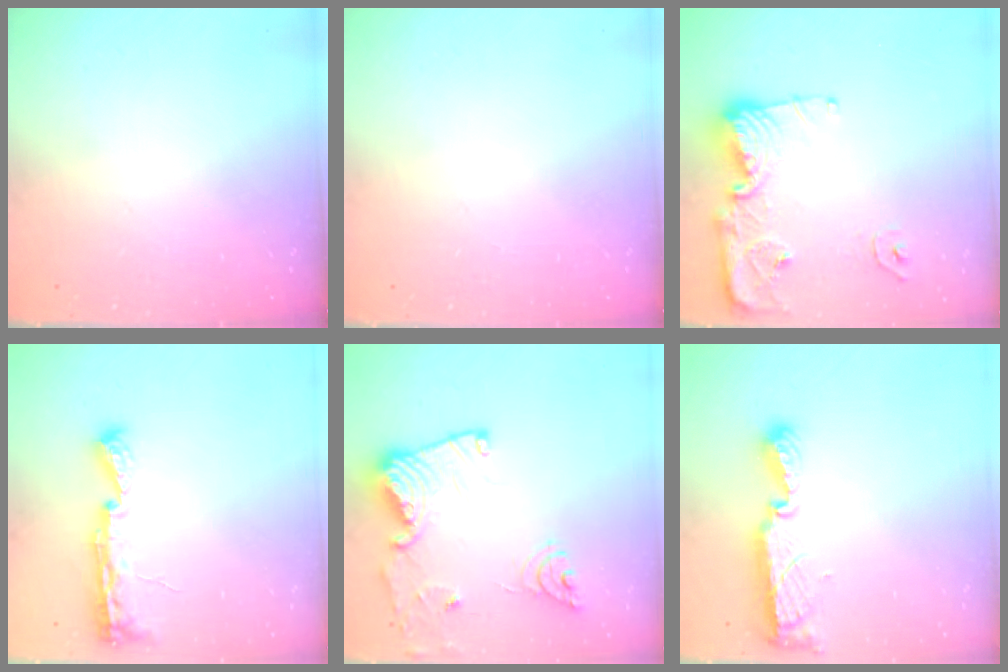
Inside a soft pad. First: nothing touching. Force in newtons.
{"total": 0.0}
{"total": 13.8, "press": 13.8, "slide": 1.3}
{"total": 10.6, "press": 9.1, "slide": 5.5}
{"total": 15.7, "press": 15.6, "slide": 1.7}
{"total": 8.3, "press": 8.3, "slide": 0.7}